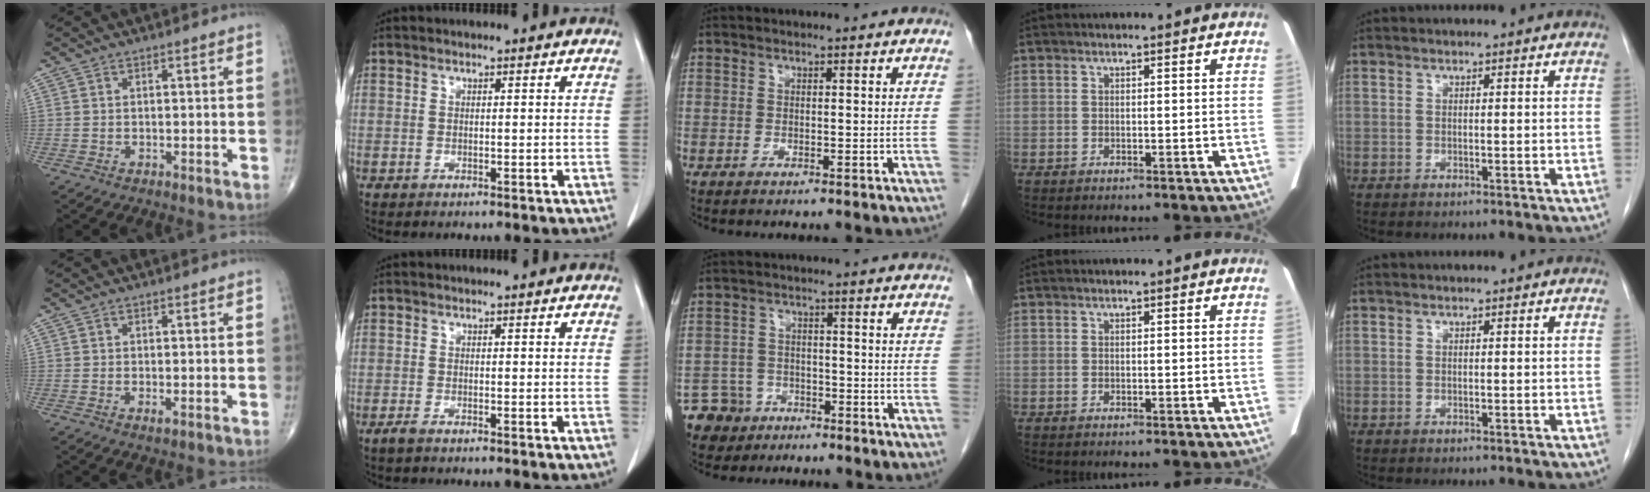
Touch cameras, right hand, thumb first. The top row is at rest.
{"thumb": {"total": 0.8, "force": [-0.2, 0.3, 0.7], "torque": [-0.015, -0.004, -0.004]}, "index": {"total": 1.3, "force": [-1.0, 0.3, 0.8], "torque": [-0.023, -0.003, -0.018]}, "middle": {"total": 5.9, "force": [-4.0, 4.3, 0.0], "torque": [0.003, 0.004, -0.071]}}